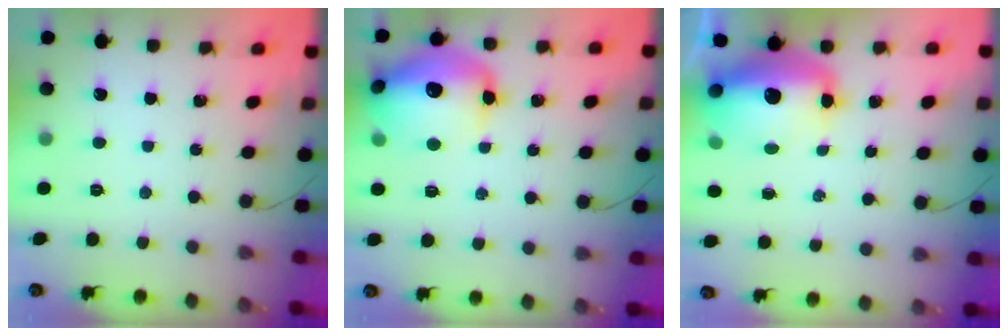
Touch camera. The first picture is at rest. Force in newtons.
{"total": 17.8, "press": 17.6, "slide": 2.3}
{"total": 15.9, "press": 15.4, "slide": 3.8}